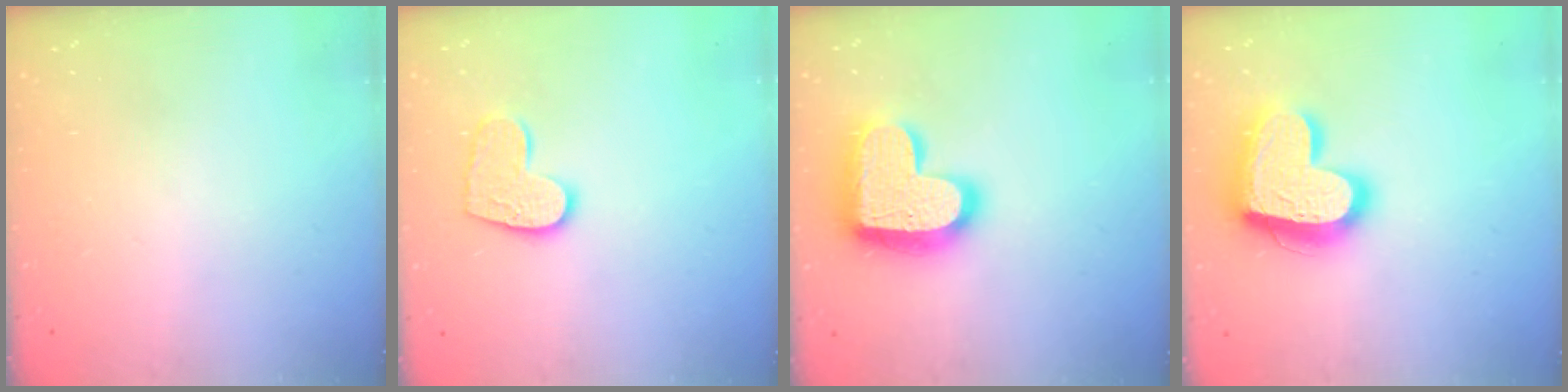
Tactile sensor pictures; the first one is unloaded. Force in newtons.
{"total": 11.3, "press": 11.2, "slide": 0.7}
{"total": 19.5, "press": 19.5, "slide": 1.4}
{"total": 19.9, "press": 19.9, "slide": 1.1}